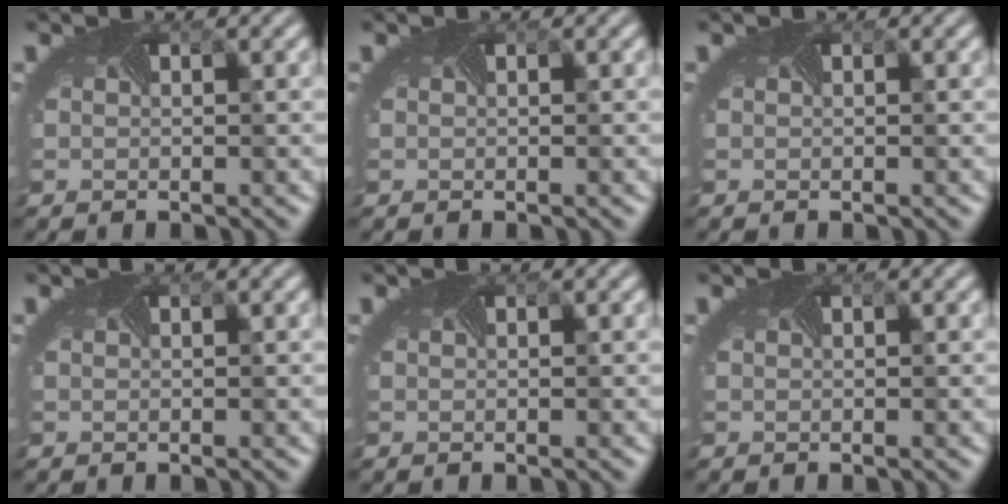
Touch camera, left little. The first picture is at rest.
{"total": 0.0}
{"total": 0.0}
{"total": 0.0}
{"total": 0.0}
{"total": 0.0}